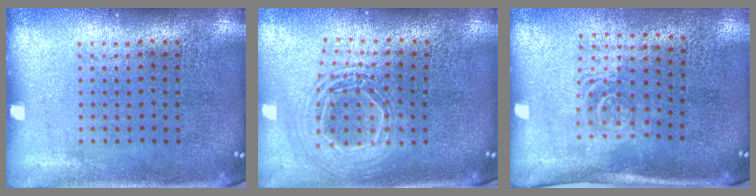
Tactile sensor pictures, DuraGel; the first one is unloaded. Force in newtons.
{"total": 2.0, "press": 1.6, "slide": 1.3}
{"total": 1.7, "press": 1.3, "slide": 1.1}